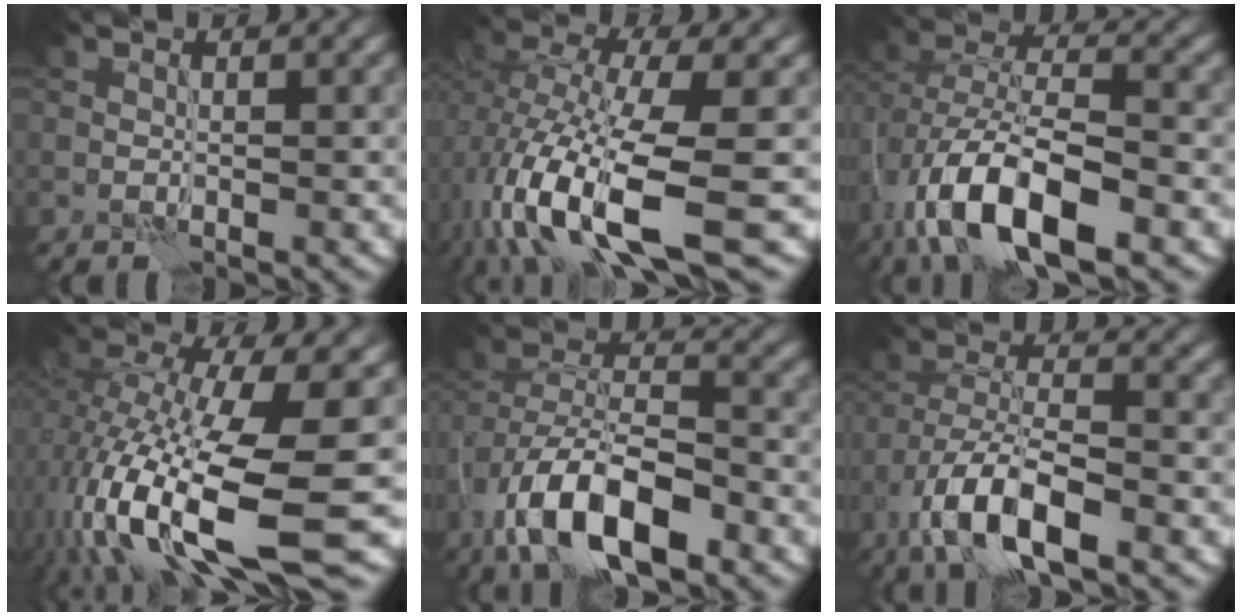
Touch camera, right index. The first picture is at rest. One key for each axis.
{"total": 12.0, "fx": -4.0, "fy": 4.6, "fz": 10.4, "tx": -0.218, "ty": -0.015, "tz": -0.072}
{"total": 10.9, "fx": -5.1, "fy": 5.0, "fz": 8.3, "tx": -0.166, "ty": 0.000, "tz": -0.094}
{"total": 13.4, "fx": -3.4, "fy": 4.6, "fz": 12.1, "tx": -0.245, "ty": -0.010, "tz": -0.058}
{"total": 11.1, "fx": -6.2, "fy": 4.8, "fz": 7.9, "tx": -0.146, "ty": 0.000, "tz": -0.115}
{"total": 8.7, "fx": -4.9, "fy": 3.3, "fz": 6.4, "tx": -0.122, "ty": 0.000, "tz": -0.095}